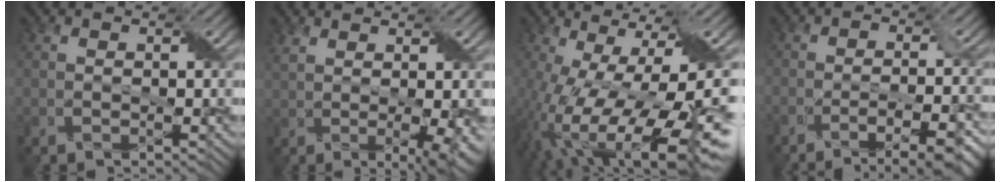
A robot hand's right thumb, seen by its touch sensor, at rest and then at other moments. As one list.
[{"total": 7.8, "force": [1.0, 2.7, 7.2], "torque": [-0.071, 0.007, 0.021]}, {"total": 17.9, "force": [-5.1, 5.1, 16.4], "torque": [-0.311, -0.018, -0.078]}, {"total": 9.1, "force": [-6.3, 2.3, 6.2], "torque": [-0.086, 0.004, -0.084]}]